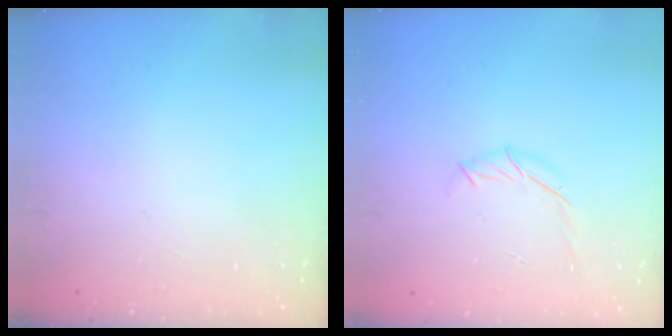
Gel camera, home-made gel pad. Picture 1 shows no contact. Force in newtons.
{"total": 6.0, "press": 5.9, "slide": 1.0}